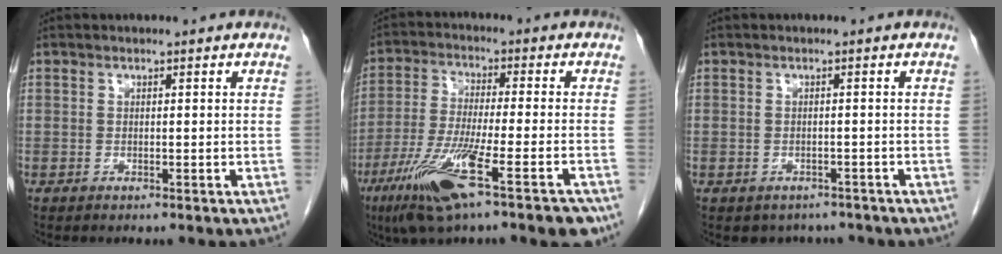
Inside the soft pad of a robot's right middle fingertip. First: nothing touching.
{"total": 15.8, "force": [-8.5, 1.1, 13.2], "torque": [-0.229, -0.039, -0.148]}
{"total": 3.6, "force": [-3.0, 2.0, 0.3], "torque": [-0.001, 0.006, -0.038]}